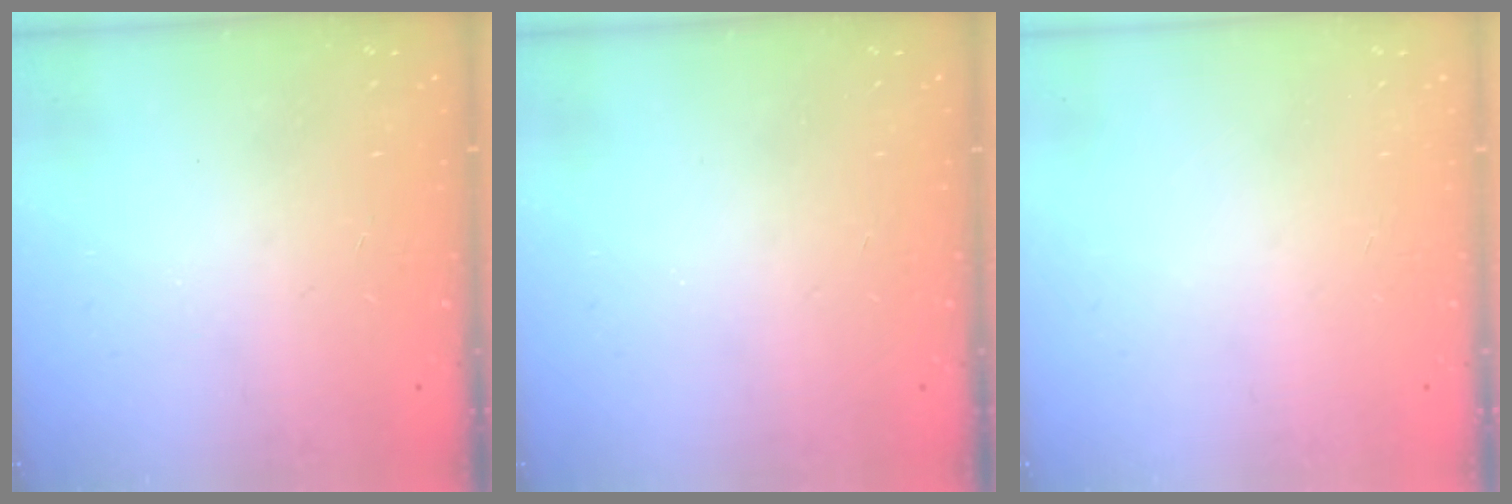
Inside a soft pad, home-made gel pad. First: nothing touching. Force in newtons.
{"total": 0.0}
{"total": 0.0}